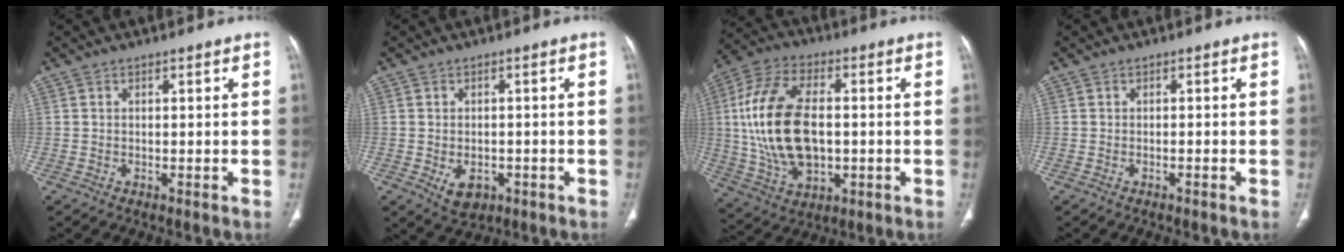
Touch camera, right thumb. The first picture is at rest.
{"total": 4.8, "force": [-1.7, 3.3, 3.1], "torque": [-0.043, 0.006, -0.014]}
{"total": 19.4, "force": [0.4, 11.2, 15.9], "torque": [-0.315, 0.008, 0.016]}
{"total": 0.5, "force": [-0.4, 0.0, 0.3], "torque": [-0.010, 0.008, -0.007]}